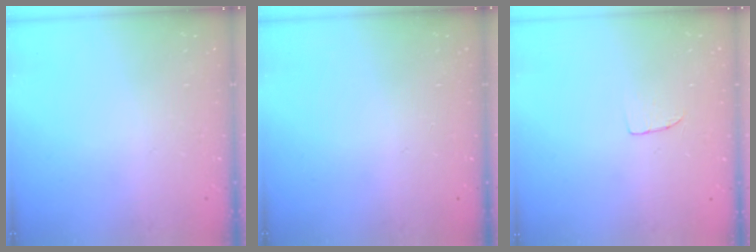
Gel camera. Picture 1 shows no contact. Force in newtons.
{"total": 0.0}
{"total": 4.1, "press": 4.0, "slide": 0.2}